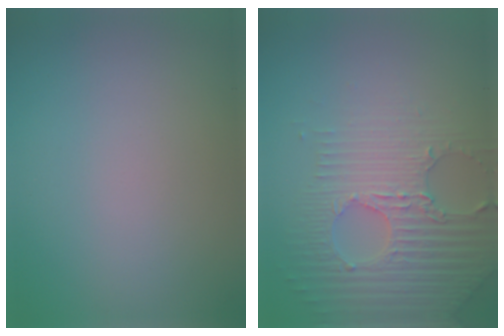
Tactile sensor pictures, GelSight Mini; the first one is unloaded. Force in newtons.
{"total": 4.7, "press": 4.3, "slide": 2.0}